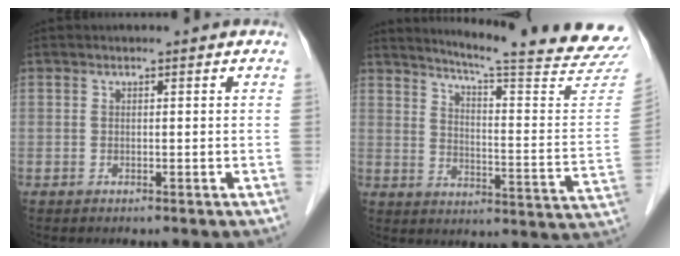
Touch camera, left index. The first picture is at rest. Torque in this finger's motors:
{"motor_torque": [0.18, -0.41, 0.04, 0.04]}